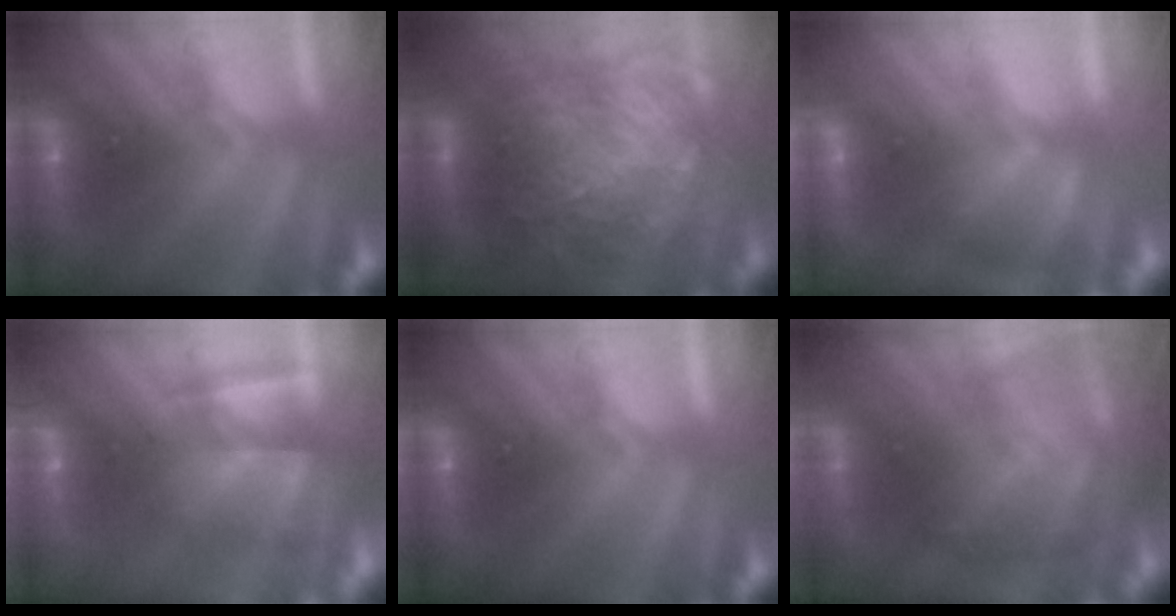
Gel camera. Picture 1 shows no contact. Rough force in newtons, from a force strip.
{"total": 11.1}
{"total": 2.6}
{"total": 5.6}
{"total": 0.0}
{"total": 7.4}